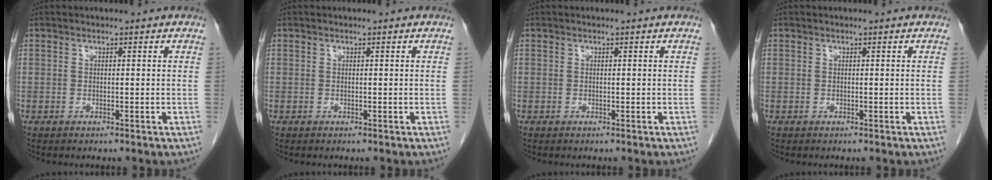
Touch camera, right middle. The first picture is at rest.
{"total": 0.0}
{"total": 0.0}
{"total": 0.0}